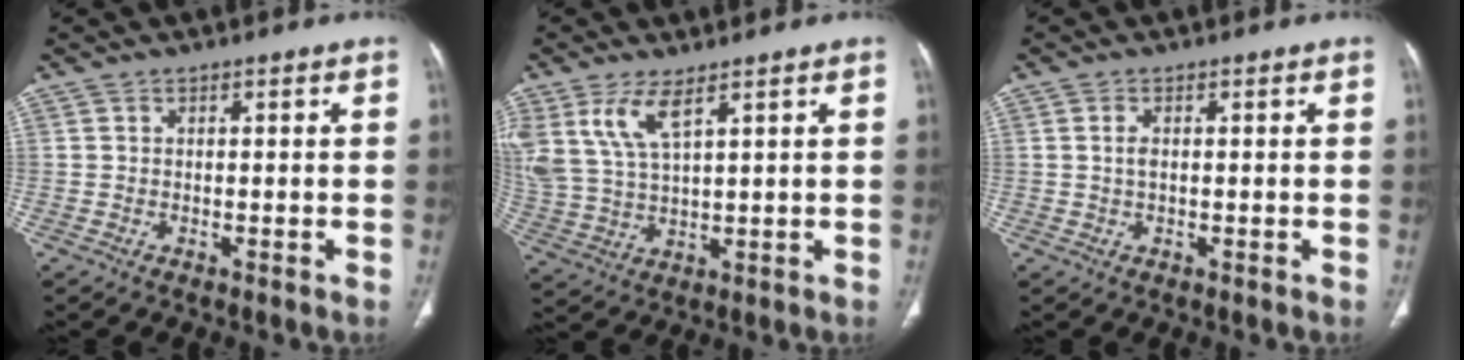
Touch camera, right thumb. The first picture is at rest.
{"total": 9.0, "force": [5.0, 3.2, 6.7], "torque": [-0.152, -0.016, 0.115]}
{"total": 1.6, "force": [0.2, 0.8, 1.3], "torque": [-0.030, 0.000, 0.006]}